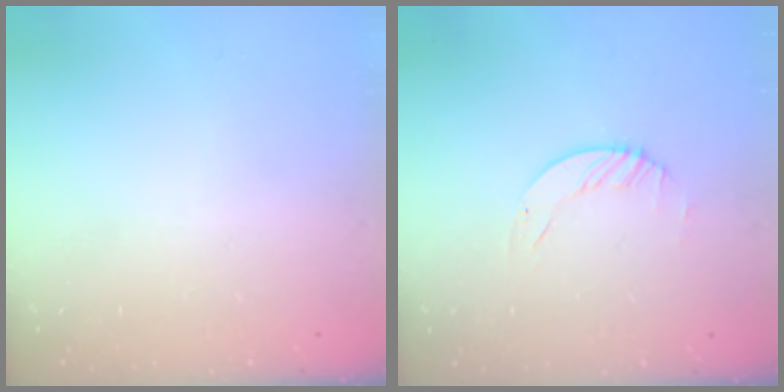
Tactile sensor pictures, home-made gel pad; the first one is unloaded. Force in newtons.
{"total": 1.2, "press": 1.2, "slide": 0.2}